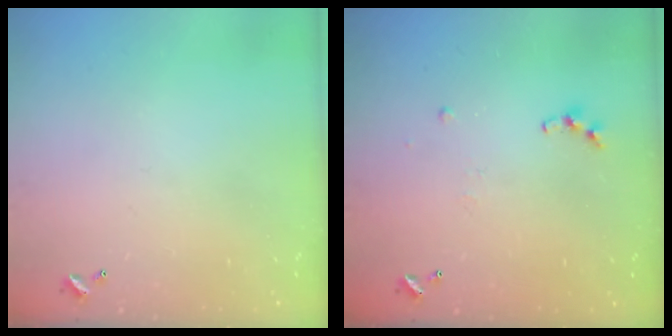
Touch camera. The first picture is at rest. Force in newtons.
{"total": 7.2, "press": 7.1, "slide": 0.7}